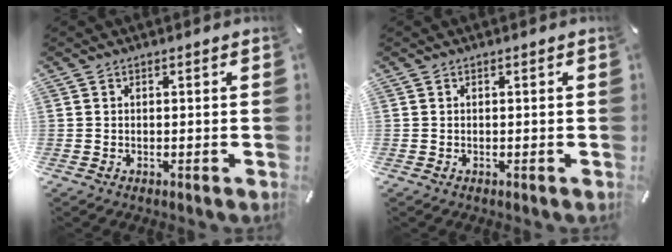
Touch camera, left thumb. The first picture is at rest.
{"total": 0.0}